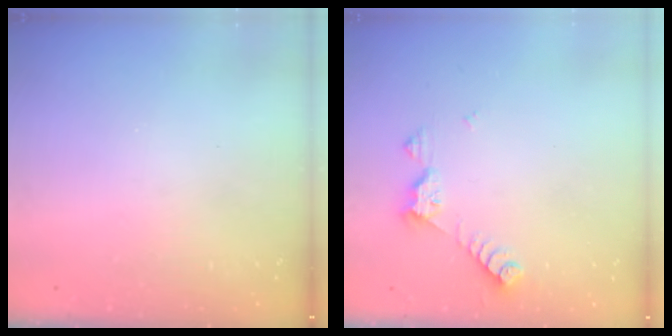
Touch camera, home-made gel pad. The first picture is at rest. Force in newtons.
{"total": 6.7, "press": 6.7, "slide": 0.4}